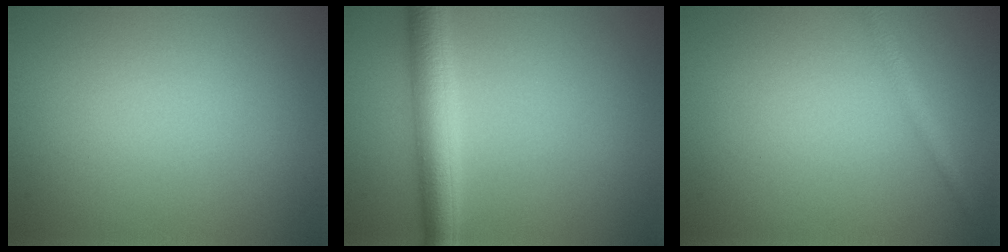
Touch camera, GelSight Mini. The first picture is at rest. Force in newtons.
{"total": 4.5, "press": 4.5, "slide": 0.1}
{"total": 1.4, "press": 1.4, "slide": 0.0}